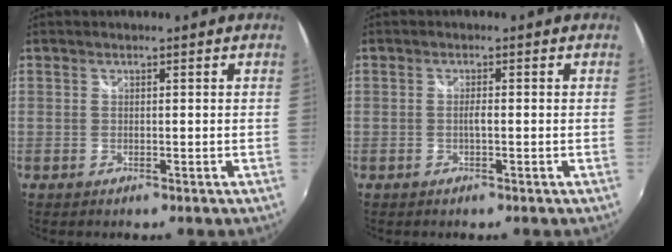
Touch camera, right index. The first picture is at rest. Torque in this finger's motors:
{"motor_torque": [0.18, 0.05, 0.24, 0.04]}